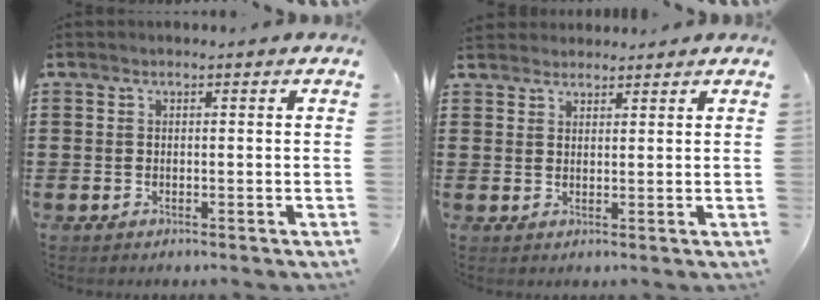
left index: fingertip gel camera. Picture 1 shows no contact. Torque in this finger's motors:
{"motor_torque": [-0.39, 0.74, 0.05, 0.03]}